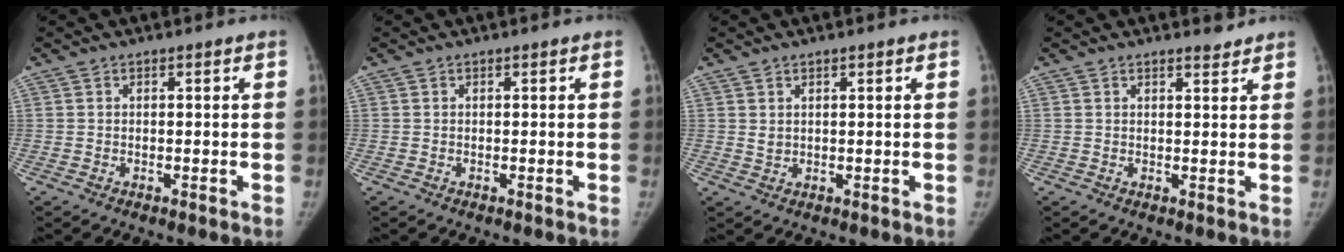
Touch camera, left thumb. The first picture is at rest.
{"total": 0.0}
{"total": 1.4, "force": [0.8, 0.9, 0.7], "torque": [-0.004, -0.008, 0.020]}
{"total": 1.8, "force": [1.7, 0.4, 0.4], "torque": [0.001, -0.015, 0.024]}